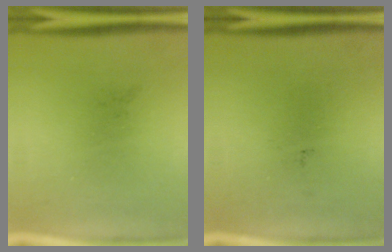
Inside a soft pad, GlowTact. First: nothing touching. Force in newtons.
{"total": 0.0}